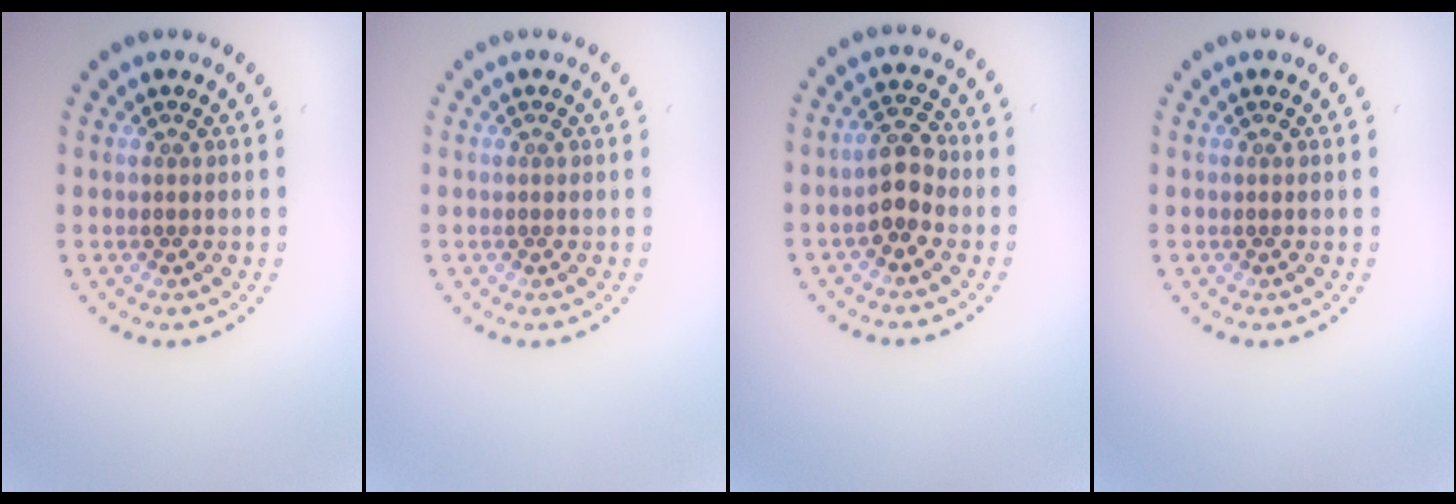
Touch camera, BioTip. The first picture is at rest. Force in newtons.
{"total": 0.0}
{"total": 2.9, "press": 2.8, "slide": 0.9}
{"total": 0.0}